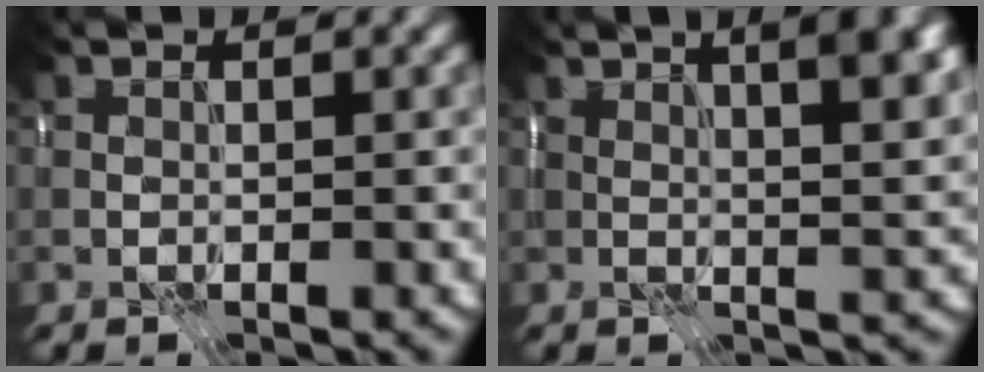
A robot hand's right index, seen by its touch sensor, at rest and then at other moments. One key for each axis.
{"total": 8.5, "fx": 4.0, "fy": 3.0, "fz": 6.9, "tx": -0.051, "ty": 0.036, "tz": 0.035}